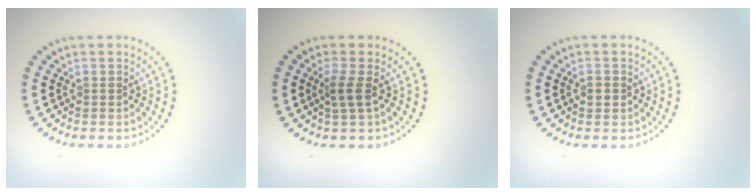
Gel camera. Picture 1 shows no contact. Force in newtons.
{"total": 1.6, "press": 1.3, "slide": 1.0}
{"total": 0.9, "press": 0.8, "slide": 0.3}